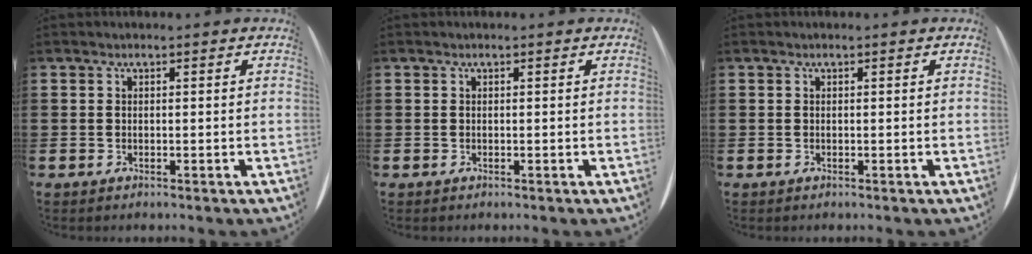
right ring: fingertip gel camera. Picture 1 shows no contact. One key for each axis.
{"total": 0.0}
{"total": 0.0}